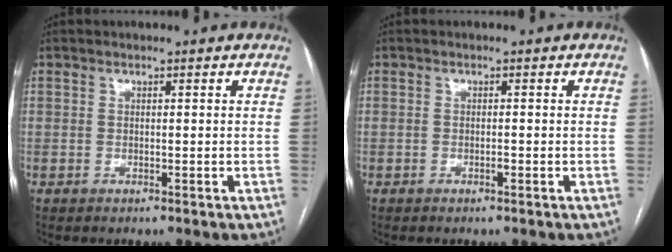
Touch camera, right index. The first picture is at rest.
{"total": 0.6, "force": [-0.3, 0.2, 0.5], "torque": [-0.011, 0.001, -0.004]}